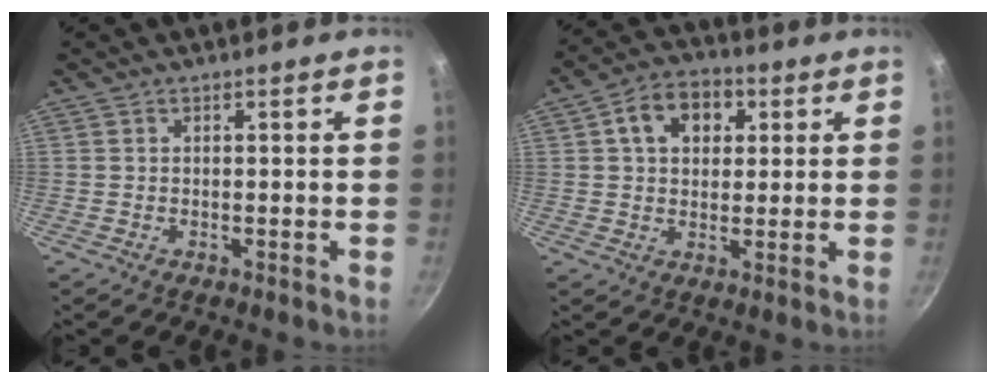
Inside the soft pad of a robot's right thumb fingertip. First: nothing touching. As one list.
[{"total": 9.8, "force": [3.1, 7.2, 5.9], "torque": [-0.068, 0.010, 0.036]}]